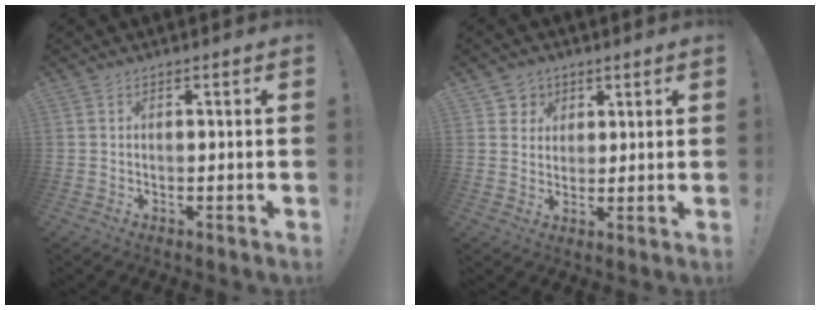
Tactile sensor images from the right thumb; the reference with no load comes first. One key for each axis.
{"total": 3.2, "fx": 1.9, "fy": 2.6, "fz": 0.1, "tx": 0.010, "ty": -0.013, "tz": 0.031}